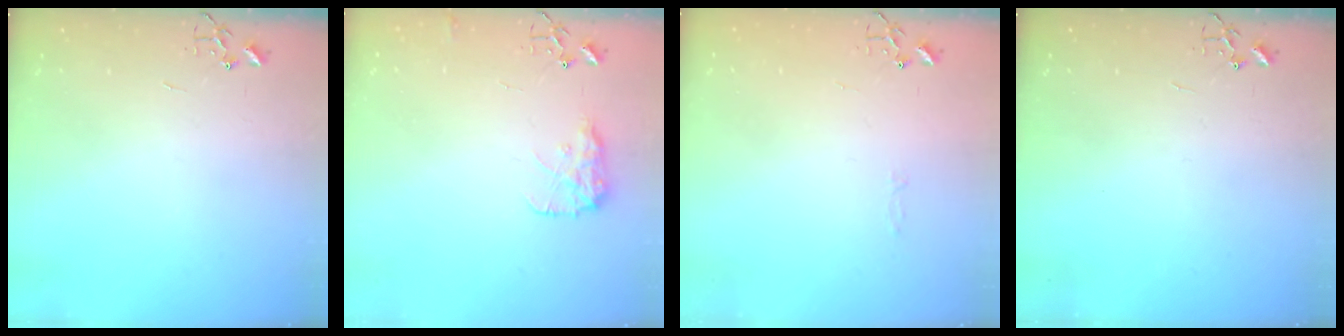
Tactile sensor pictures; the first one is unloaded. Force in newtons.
{"total": 9.8, "press": 9.8, "slide": 0.2}
{"total": 2.8, "press": 2.8, "slide": 0.4}
{"total": 0.0}